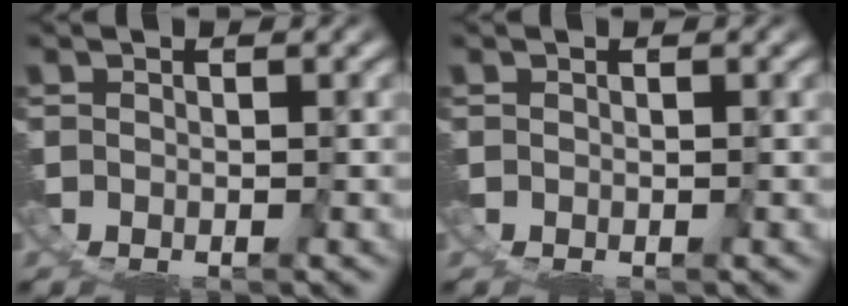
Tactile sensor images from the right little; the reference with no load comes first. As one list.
[{"total": 0.0}]